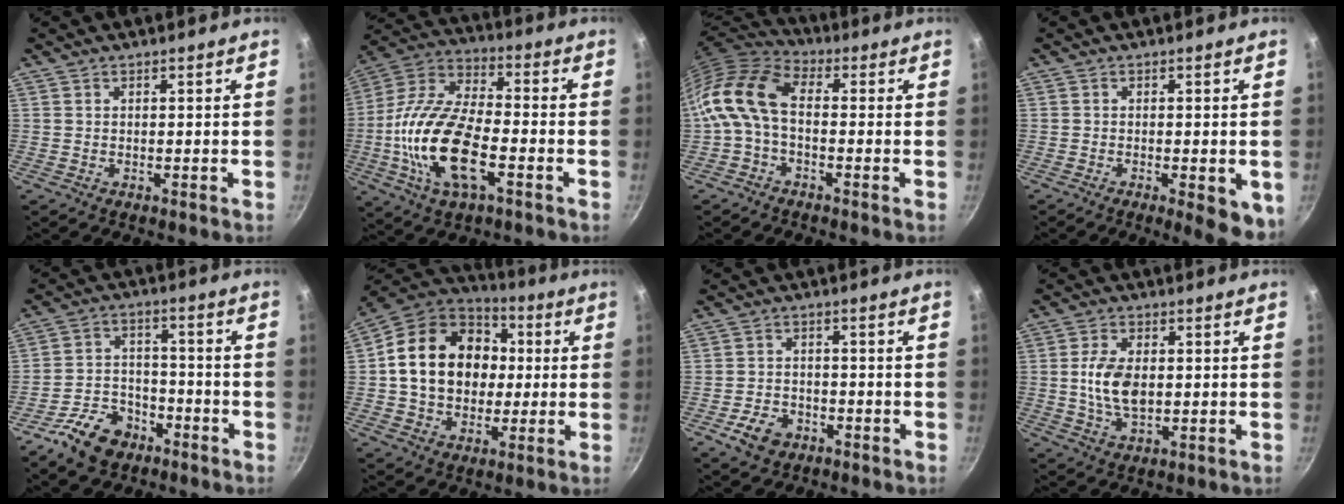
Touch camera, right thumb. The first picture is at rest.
{"total": 20.0, "force": [-4.9, 9.1, 17.1], "torque": [-0.325, 0.028, -0.108]}
{"total": 12.9, "force": [-1.3, 7.9, 10.2], "torque": [-0.205, 0.033, -0.044]}
{"total": 7.4, "force": [-2.4, 2.4, 6.5], "torque": [-0.069, 0.002, -0.027]}
{"total": 10.5, "force": [-6.6, 6.7, 4.7], "torque": [-0.062, 0.053, -0.117]}
{"total": 20.9, "force": [1.9, 16.5, 12.7], "torque": [-0.199, 0.030, 0.028]}
{"total": 6.2, "force": [-3.1, 4.3, 3.1], "torque": [-0.047, 0.023, -0.052]}
{"total": 8.2, "force": [0.1, 4.8, 6.7], "torque": [-0.124, -0.001, 0.000]}